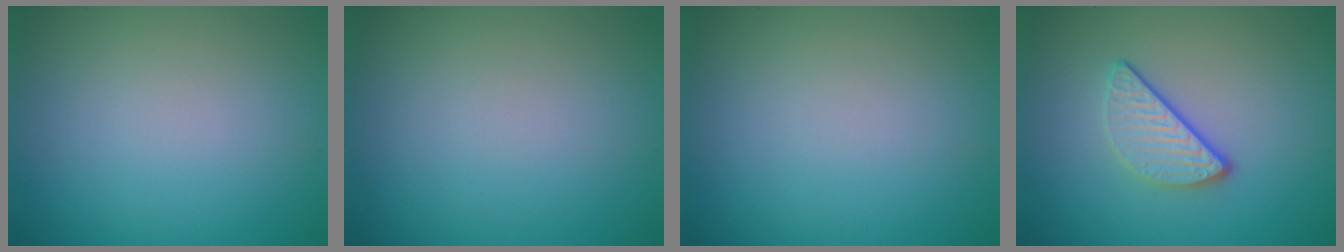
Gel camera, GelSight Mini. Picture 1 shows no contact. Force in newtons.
{"total": 0.0}
{"total": 0.0}
{"total": 2.9, "press": 2.4, "slide": 1.7}